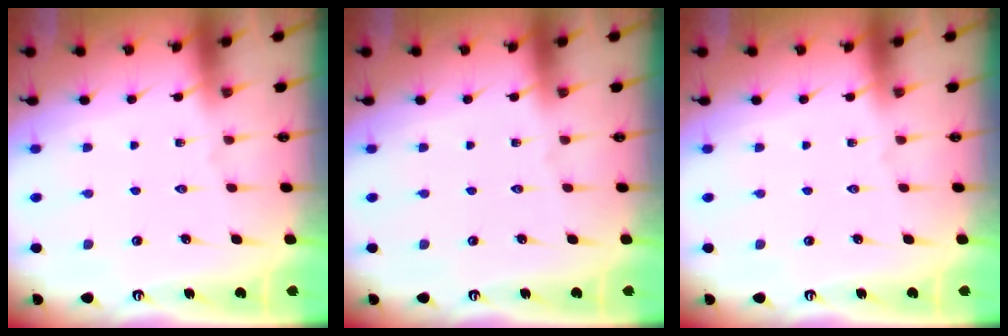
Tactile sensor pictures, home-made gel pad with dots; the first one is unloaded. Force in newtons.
{"total": 0.0}
{"total": 0.0}